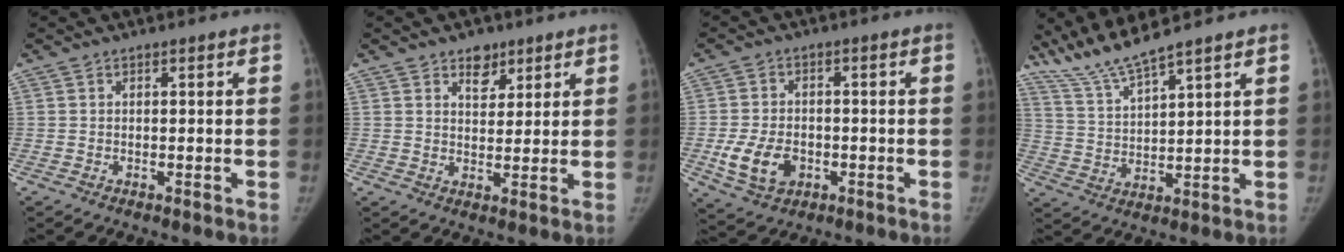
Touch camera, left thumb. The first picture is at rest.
{"total": 4.6, "force": [3.0, 2.9, 2.0], "torque": [-0.001, -0.019, 0.046]}
{"total": 8.7, "force": [-2.5, 6.1, 5.6], "torque": [-0.097, 0.007, -0.039]}
{"total": 8.0, "force": [7.2, -0.4, 3.5], "torque": [-0.078, -0.035, 0.152]}